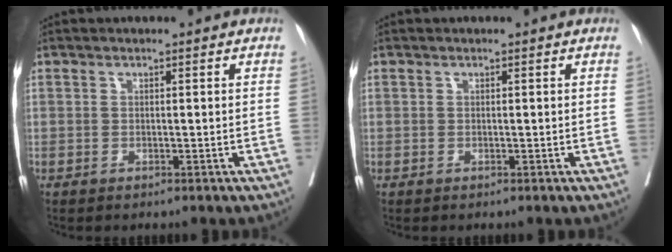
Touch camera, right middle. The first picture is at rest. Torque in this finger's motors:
{"motor_torque": [-0.20, -0.01, 0.00, 0.00]}